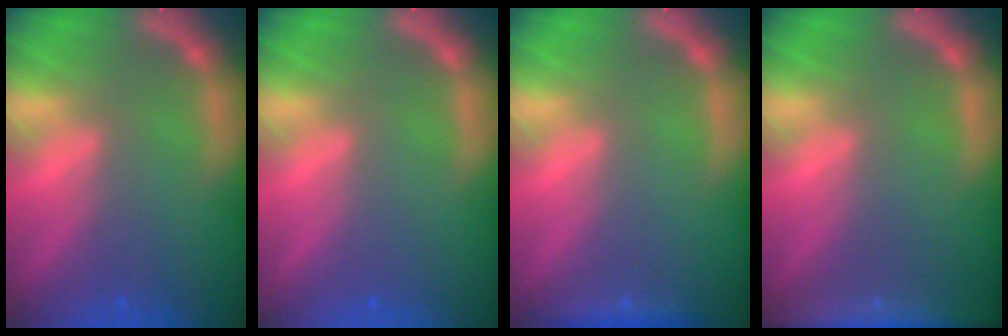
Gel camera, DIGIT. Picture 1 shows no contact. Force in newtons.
{"total": 0.0}
{"total": 1.4}
{"total": 7.4}